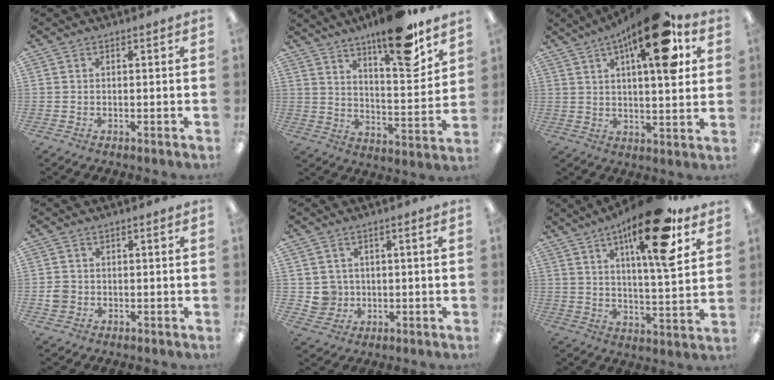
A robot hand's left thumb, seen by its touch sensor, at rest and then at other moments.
{"total": 16.8, "force": [12.7, 4.0, 10.2], "torque": [-0.152, -0.086, 0.205]}
{"total": 19.3, "force": [9.4, 6.2, 15.6], "torque": [-0.225, -0.037, 0.139]}
{"total": 2.6, "force": [-0.3, 2.4, 0.8], "torque": [-0.014, 0.005, -0.006]}
{"total": 4.5, "force": [0.9, 4.4, 0.3], "torque": [-0.013, 0.007, 0.021]}
{"total": 19.1, "force": [11.4, 4.7, 14.6], "torque": [-0.229, -0.052, 0.171]}